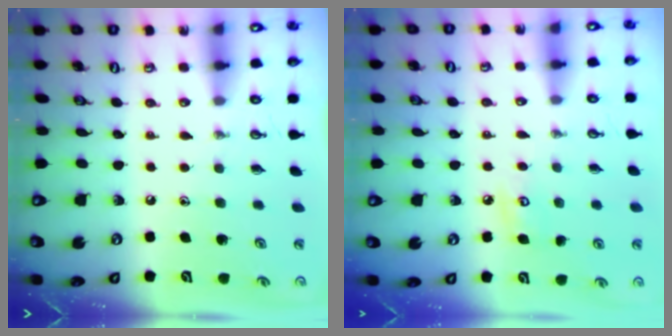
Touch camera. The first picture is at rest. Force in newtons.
{"total": 6.7, "press": 6.6, "slide": 0.6}